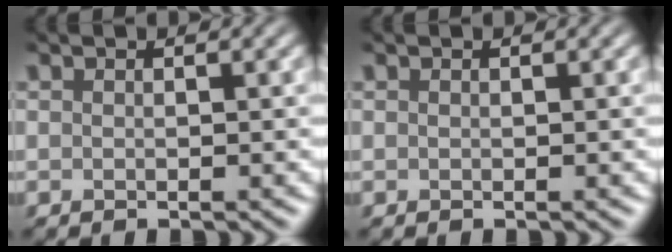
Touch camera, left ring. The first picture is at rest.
{"total": 0.0}